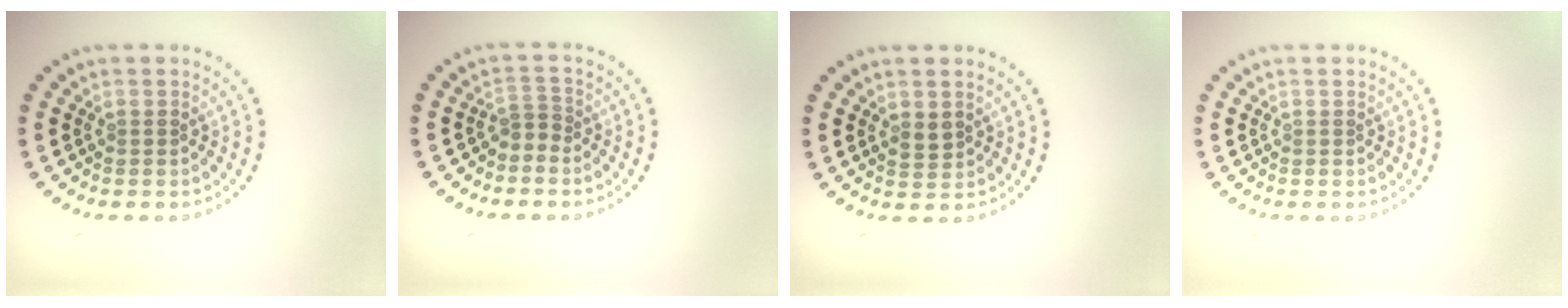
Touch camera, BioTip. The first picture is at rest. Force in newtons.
{"total": 1.4, "press": 0.9, "slide": 1.1}
{"total": 1.4, "press": 1.3, "slide": 0.4}
{"total": 0.0}